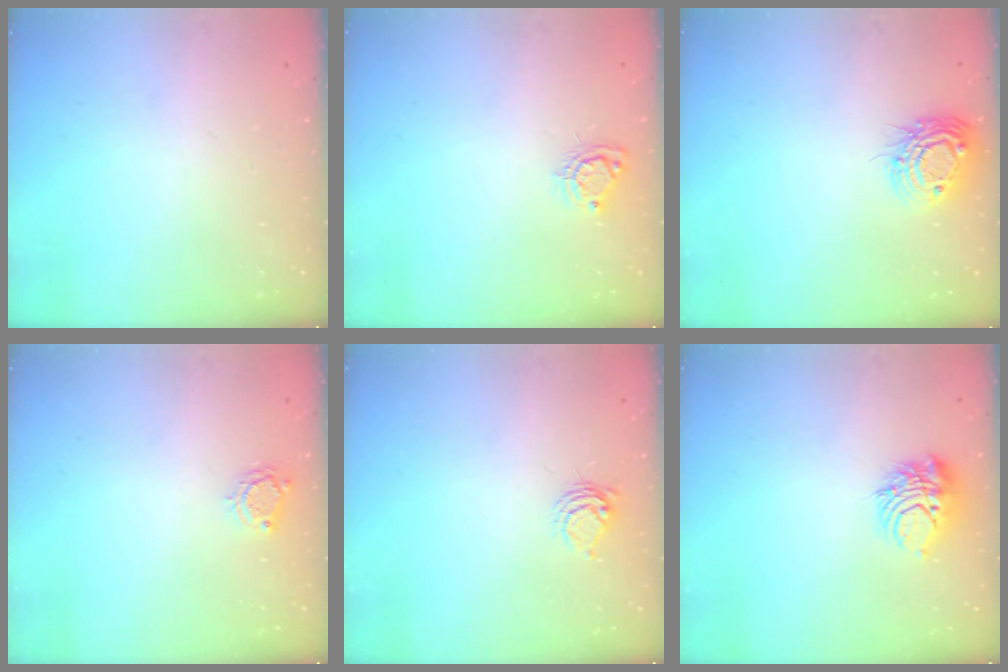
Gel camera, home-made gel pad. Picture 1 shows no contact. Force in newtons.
{"total": 6.8, "press": 6.8, "slide": 0.5}
{"total": 10.7, "press": 10.6, "slide": 0.9}
{"total": 3.9, "press": 3.9, "slide": 0.4}
{"total": 6.6, "press": 6.6, "slide": 0.7}
{"total": 9.1, "press": 9.1, "slide": 0.6}